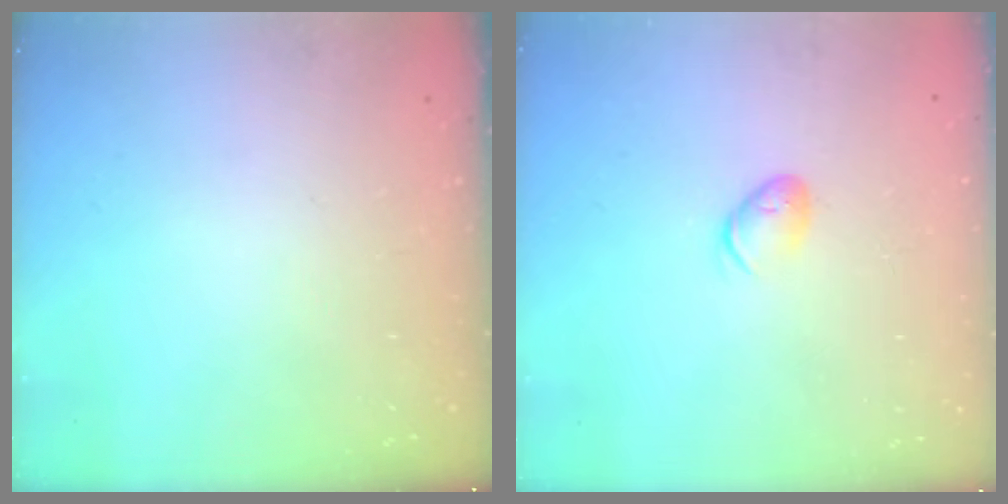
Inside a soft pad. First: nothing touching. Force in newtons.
{"total": 5.7, "press": 5.6, "slide": 0.9}